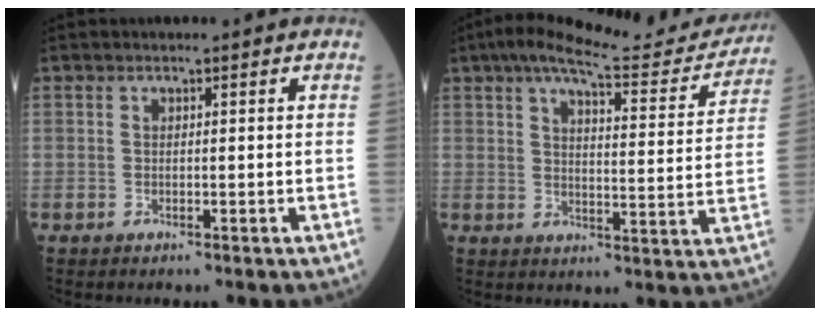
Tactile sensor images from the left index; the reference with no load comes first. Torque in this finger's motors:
{"motor_torque": [1.03, -1.11, 0.16, 0.07]}